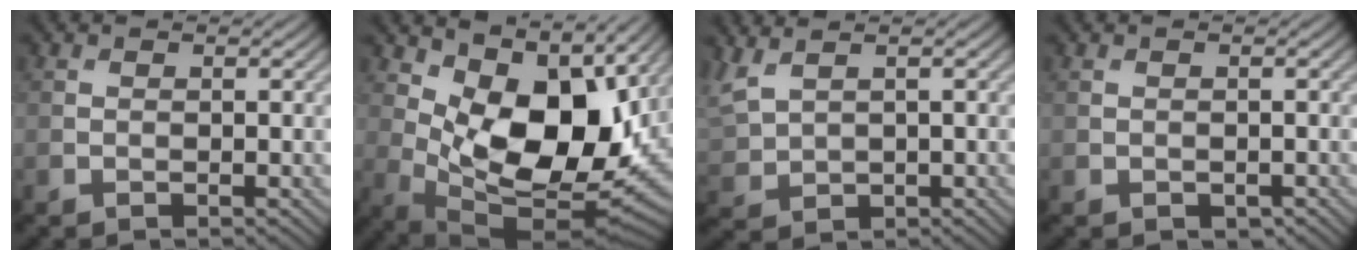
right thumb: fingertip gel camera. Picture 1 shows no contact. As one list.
[{"total": 14.1, "force": [4.6, 6.6, 11.6], "torque": [-0.205, -0.017, 0.092]}, {"total": 4.7, "force": [2.7, 2.3, 3.0], "torque": [-0.096, 0.006, 0.059]}, {"total": 0.8, "force": [-0.3, 0.6, 0.4], "torque": [-0.008, -0.007, -0.002]}]